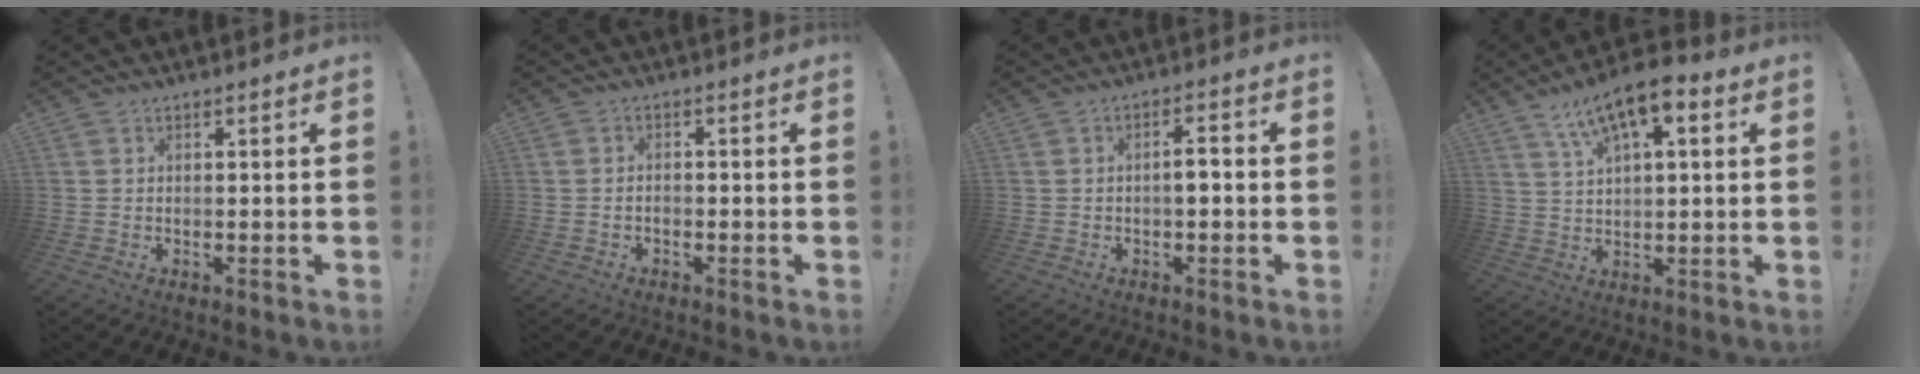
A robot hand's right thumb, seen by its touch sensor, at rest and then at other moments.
{"total": 1.0, "force": [-0.7, 0.4, 0.5], "torque": [-0.006, 0.005, -0.013]}
{"total": 3.7, "force": [-0.8, 1.1, 3.5], "torque": [-0.054, 0.005, -0.019]}
{"total": 10.5, "force": [5.5, 3.6, 8.2], "torque": [-0.139, -0.022, 0.100]}